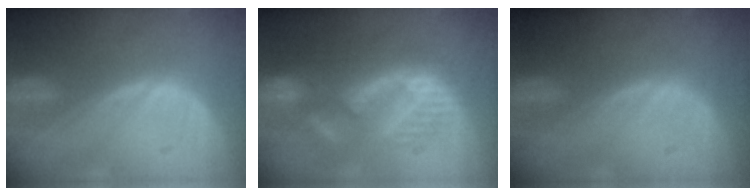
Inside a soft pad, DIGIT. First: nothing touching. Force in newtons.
{"total": 10.9, "press": 9.7, "slide": 4.8}
{"total": 0.0}